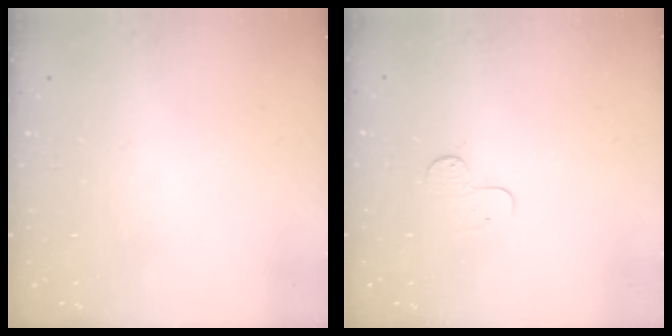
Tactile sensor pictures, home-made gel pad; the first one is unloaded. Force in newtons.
{"total": 4.8, "press": 4.8, "slide": 0.5}